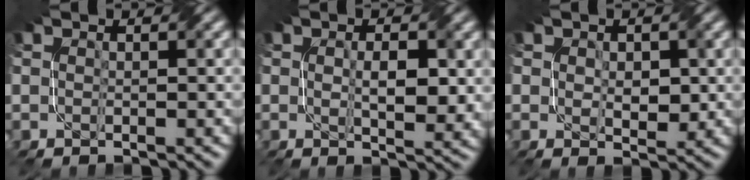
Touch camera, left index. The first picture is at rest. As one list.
[{"total": 3.8, "force": [0.3, 1.5, 3.5], "torque": [-0.066, -0.005, 0.012]}, {"total": 2.9, "force": [0.3, 1.9, 2.2], "torque": [-0.041, -0.004, 0.007]}]